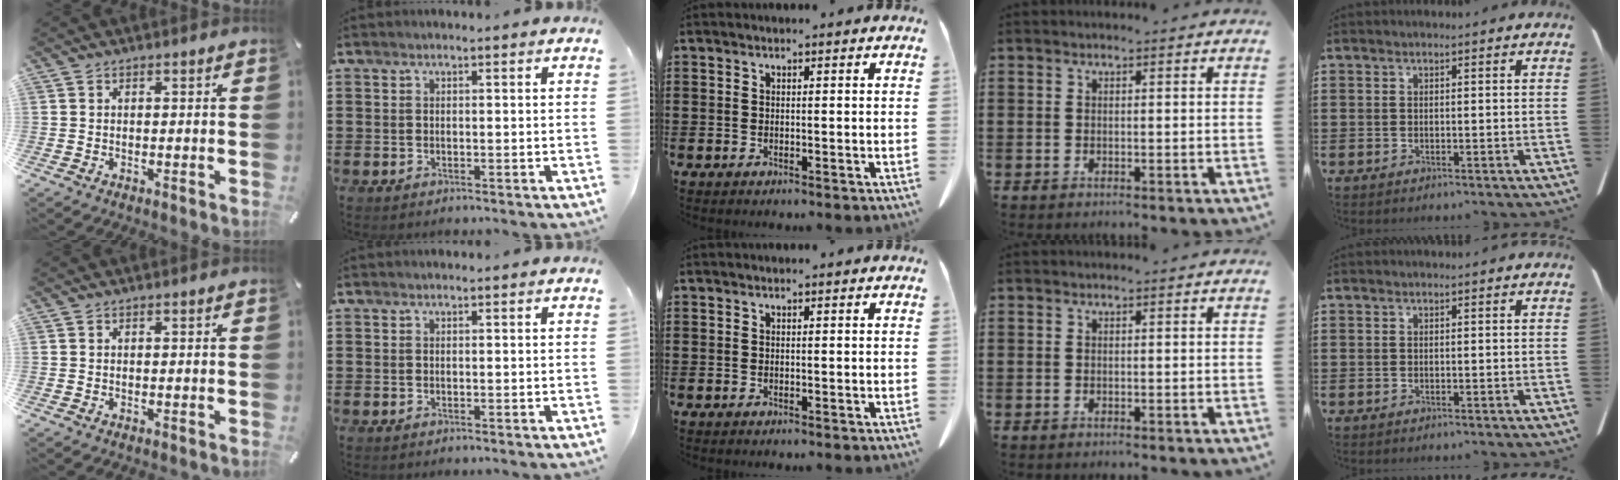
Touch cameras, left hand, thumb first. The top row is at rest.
{}